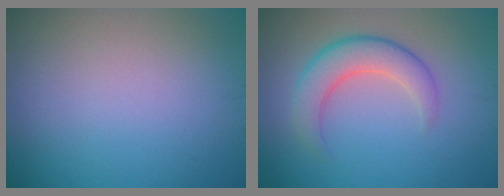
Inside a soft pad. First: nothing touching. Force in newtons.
{"total": 4.3, "press": 4.3, "slide": 0.3}